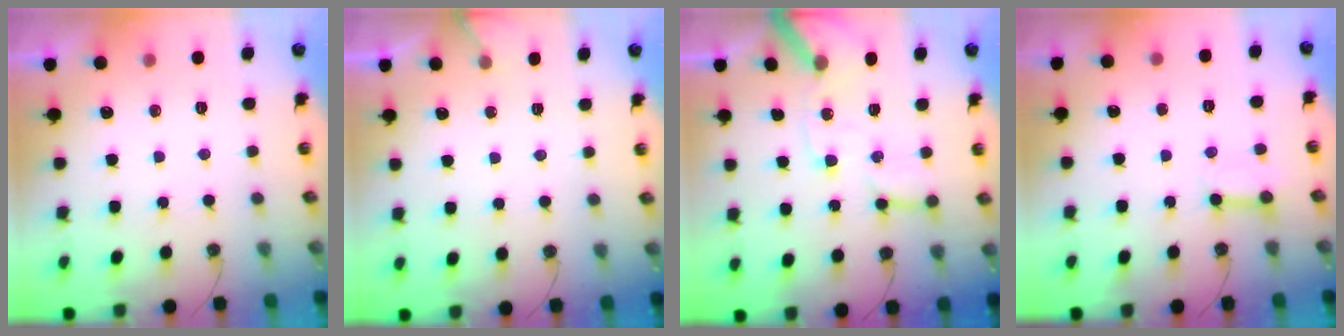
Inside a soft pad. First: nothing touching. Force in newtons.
{"total": 3.4, "press": 3.4, "slide": 0.2}
{"total": 13.9, "press": 13.8, "slide": 1.9}
{"total": 6.2, "press": 6.2, "slide": 0.9}